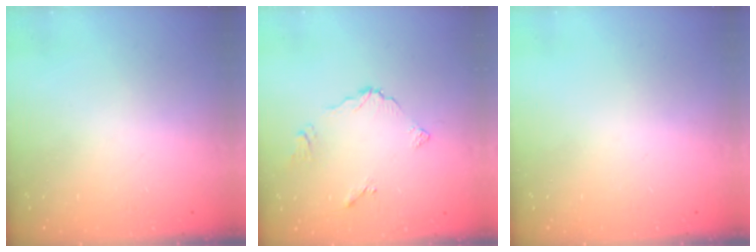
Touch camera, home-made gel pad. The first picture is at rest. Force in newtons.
{"total": 5.1, "press": 5.1, "slide": 0.6}
{"total": 0.0}